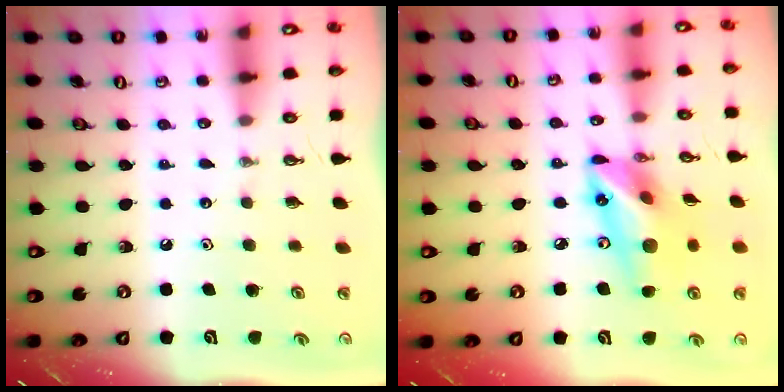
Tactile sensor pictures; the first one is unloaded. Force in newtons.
{"total": 16.6, "press": 16.2, "slide": 3.7}